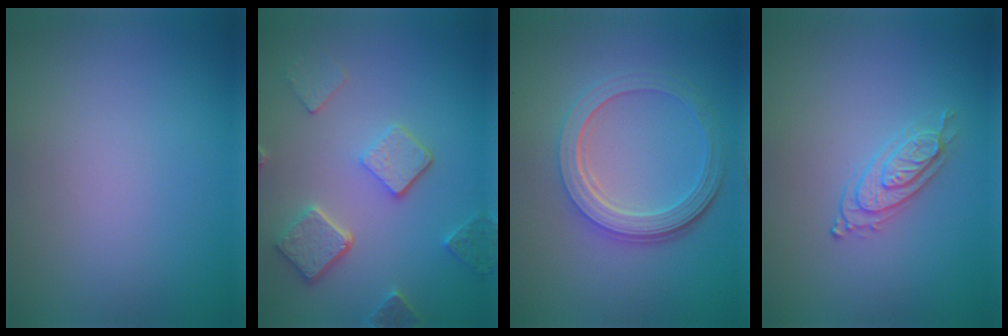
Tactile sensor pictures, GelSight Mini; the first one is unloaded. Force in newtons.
{"total": 5.2, "press": 3.9, "slide": 3.4}
{"total": 5.2, "press": 3.8, "slide": 3.5}
{"total": 2.2, "press": 2.1, "slide": 0.7}